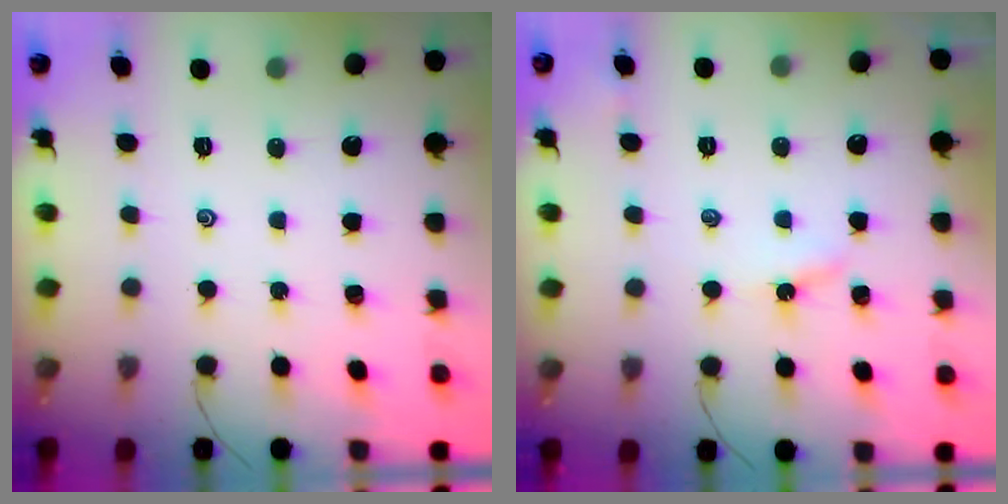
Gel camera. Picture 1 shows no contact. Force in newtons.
{"total": 2.8, "press": 2.8, "slide": 0.5}